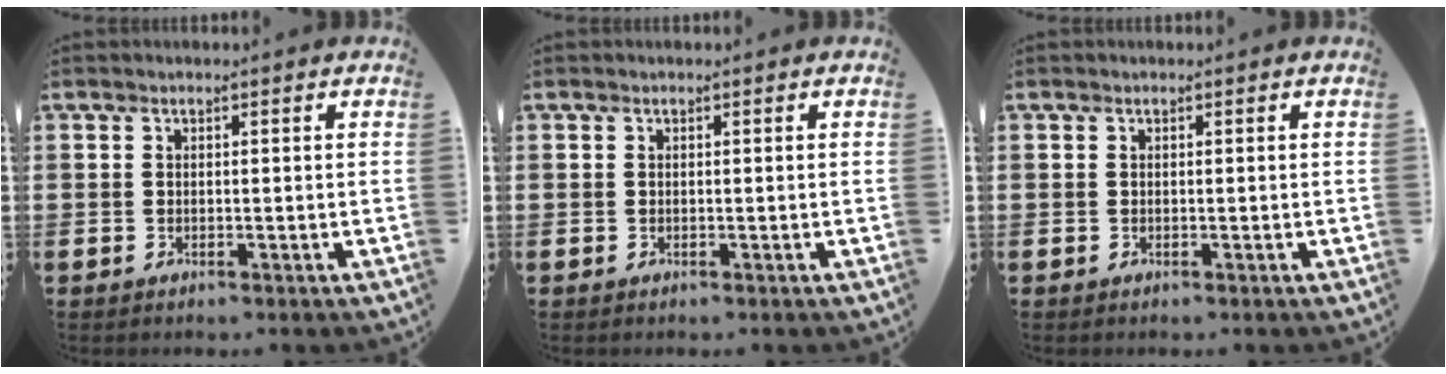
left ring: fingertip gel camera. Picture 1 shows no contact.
{"total": 0.0}
{"total": 0.0}